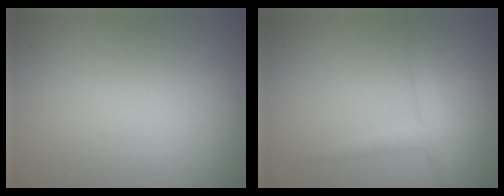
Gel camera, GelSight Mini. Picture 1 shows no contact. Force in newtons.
{"total": 1.8, "press": 1.8, "slide": 0.0}